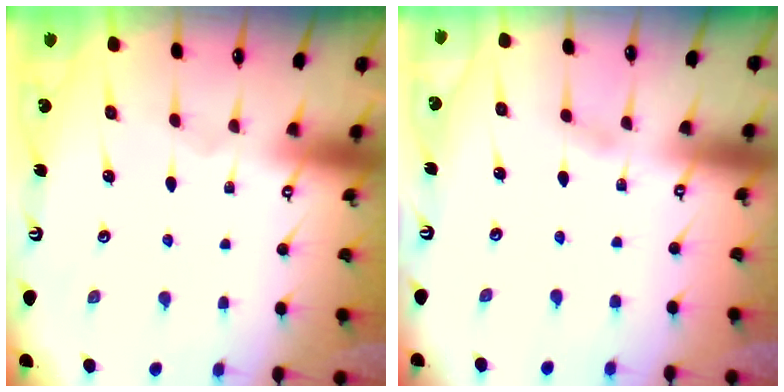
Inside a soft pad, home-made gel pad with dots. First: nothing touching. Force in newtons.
{"total": 1.3, "press": 1.3, "slide": 0.2}